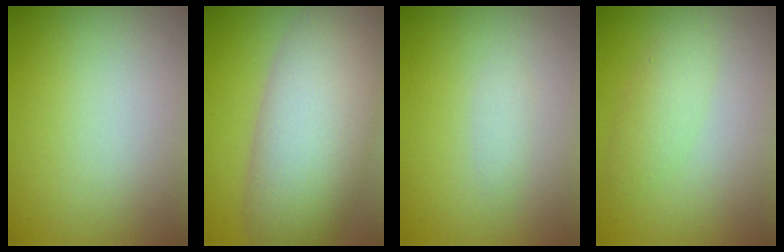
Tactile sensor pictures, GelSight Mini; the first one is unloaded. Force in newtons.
{"total": 10.6, "press": 10.6, "slide": 0.5}
{"total": 0.9, "press": 0.9, "slide": 0.0}
{"total": 2.1, "press": 2.1, "slide": 0.1}